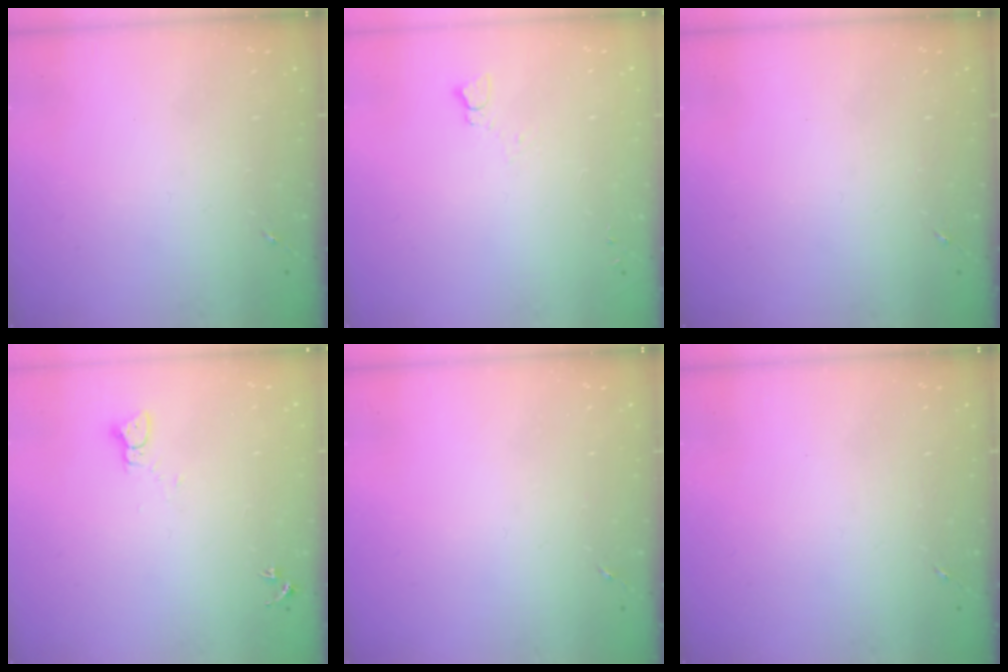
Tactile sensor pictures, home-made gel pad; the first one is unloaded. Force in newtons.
{"total": 2.8, "press": 2.7, "slide": 0.3}
{"total": 0.0}
{"total": 2.2, "press": 2.2, "slide": 0.2}
{"total": 0.0}
{"total": 0.0}